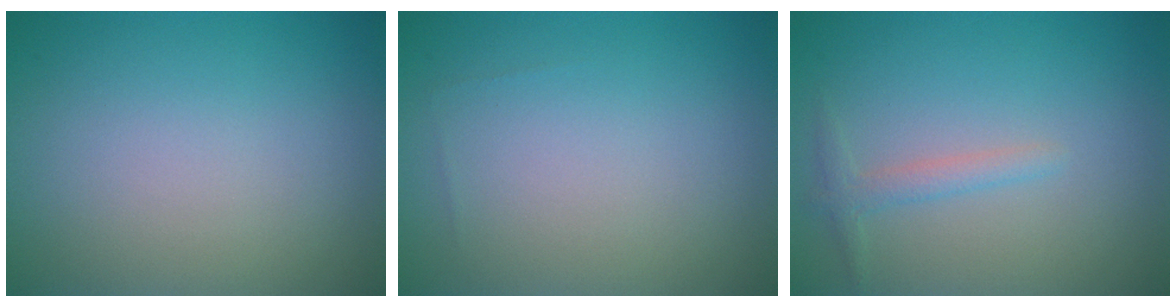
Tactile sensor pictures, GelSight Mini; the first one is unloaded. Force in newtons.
{"total": 0.0}
{"total": 1.5, "press": 1.5, "slide": 0.0}